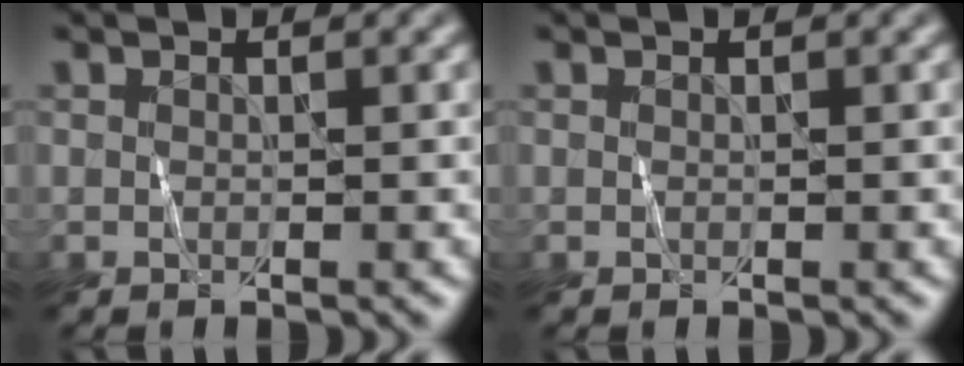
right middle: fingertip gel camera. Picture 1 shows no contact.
{"total": 0.0}